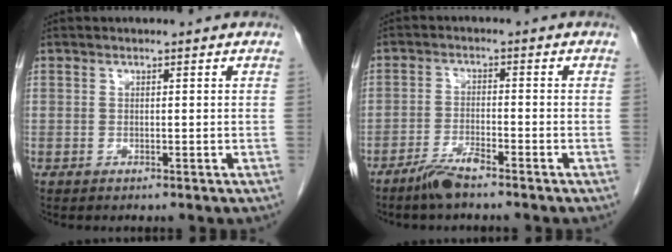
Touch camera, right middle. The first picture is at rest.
{"total": 4.0, "force": [-3.3, 0.2, 2.3], "torque": [-0.050, -0.006, -0.066]}